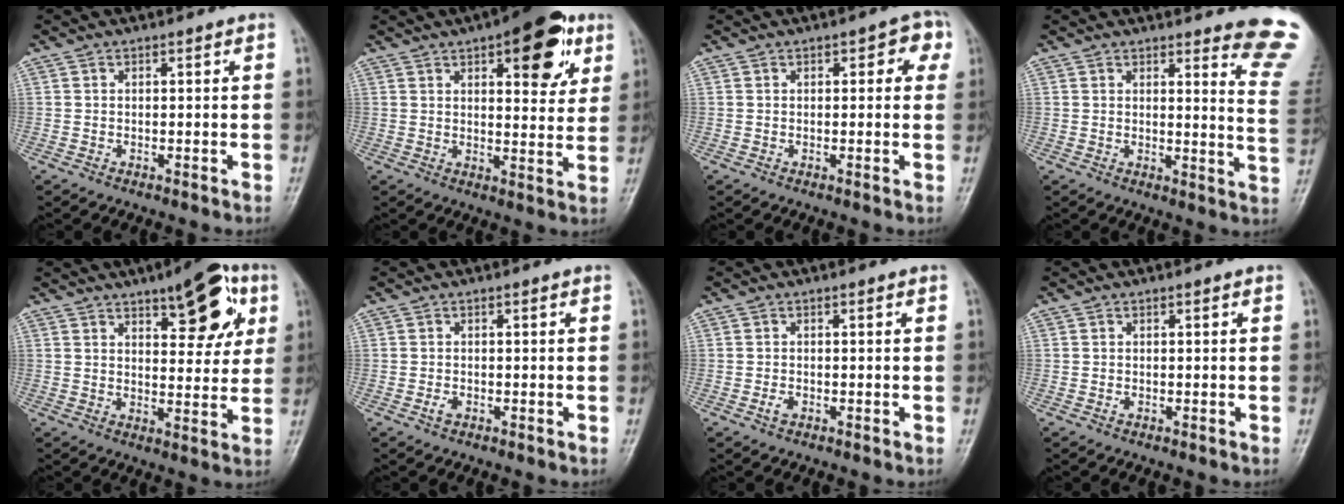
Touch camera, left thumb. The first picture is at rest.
{"total": 18.0, "force": [9.0, 7.0, 13.9], "torque": [-0.145, -0.030, 0.123]}
{"total": 4.1, "force": [1.4, 2.1, 3.2], "torque": [-0.013, 0.003, 0.006]}
{"total": 11.8, "force": [10.4, 1.4, 5.2], "torque": [-0.031, -0.105, 0.091]}
{"total": 13.0, "force": [6.2, 5.3, 10.1], "torque": [-0.098, -0.016, 0.081]}
{"total": 1.1, "force": [-0.4, 0.7, 0.8], "torque": [-0.016, 0.001, -0.009]}
{"total": 1.2, "force": [-0.5, 0.7, 0.8], "torque": [-0.018, 0.002, -0.010]}
{"total": 0.7, "force": [0.0, 0.3, 0.6], "torque": [-0.006, 0.005, 0.002]}